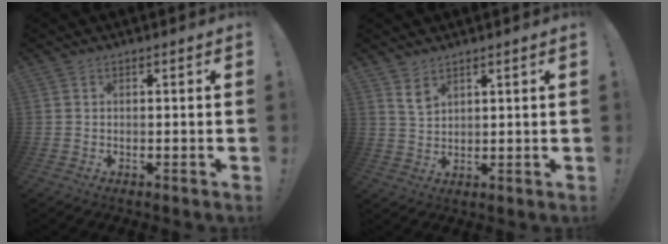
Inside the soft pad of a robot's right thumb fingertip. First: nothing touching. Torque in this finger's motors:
{"motor_torque": [0.09, 0.02, -0.48, -0.50, -0.01]}